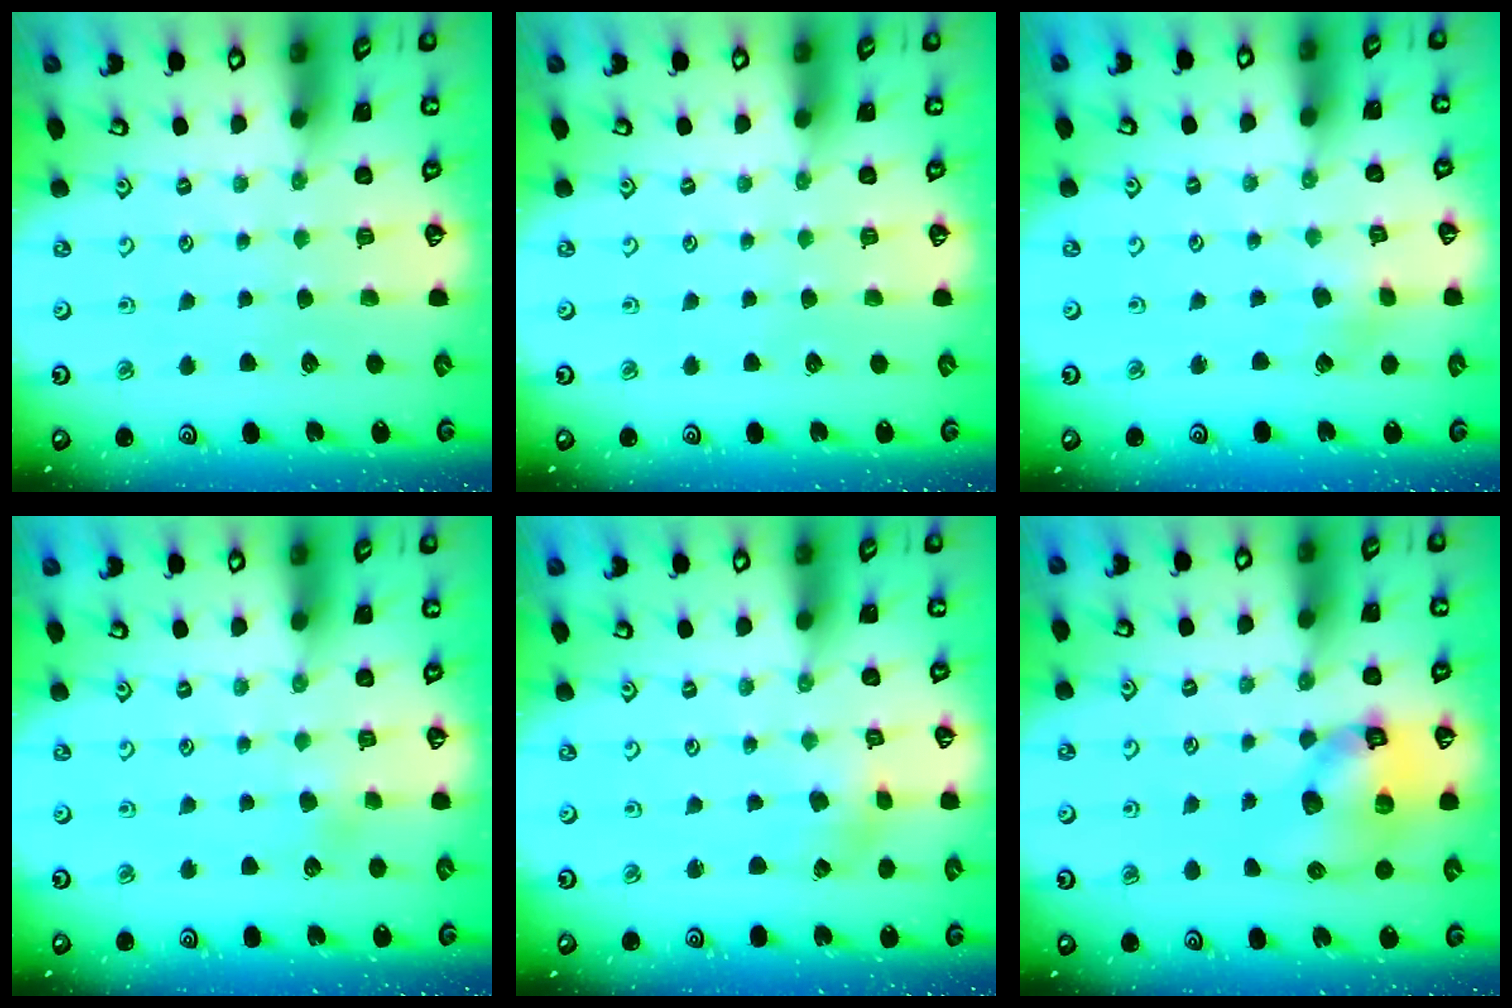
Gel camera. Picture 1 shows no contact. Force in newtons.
{"total": 0.0}
{"total": 2.5, "press": 2.5, "slide": 0.3}
{"total": 2.3, "press": 2.3, "slide": 0.2}
{"total": 1.4, "press": 1.4, "slide": 0.2}
{"total": 12.4, "press": 12.3, "slide": 1.9}